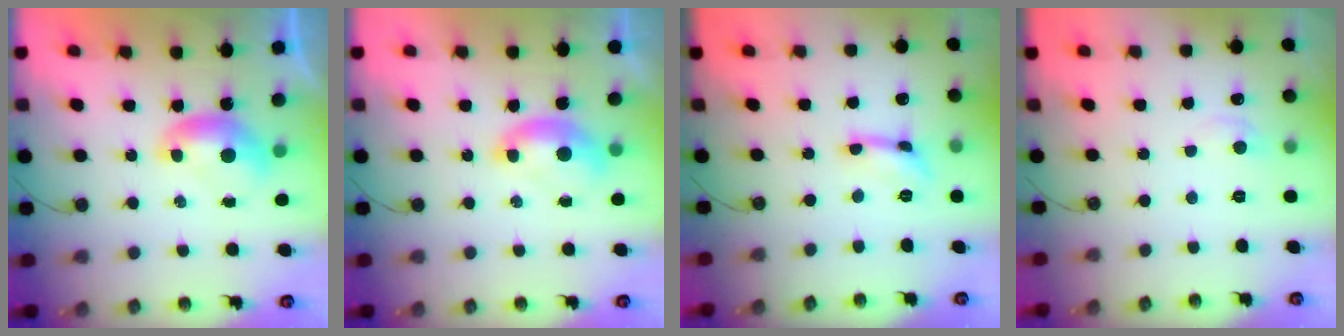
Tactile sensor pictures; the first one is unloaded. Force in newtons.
{"total": 1.5, "press": 1.3, "slide": 0.7}
{"total": 2.0, "press": 2.0, "slide": 0.3}
{"total": 0.7, "press": 0.2, "slide": 0.7}